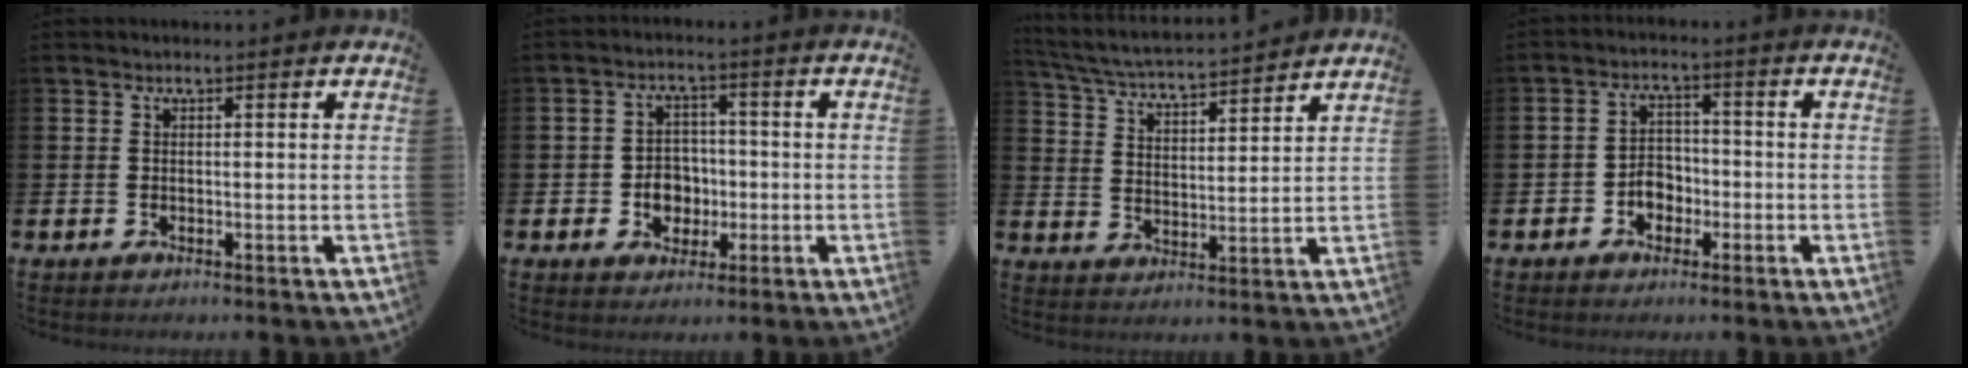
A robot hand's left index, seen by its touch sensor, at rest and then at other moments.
{"total": 4.2, "force": [-0.8, 3.7, 1.6], "torque": [-0.026, 0.001, -0.024]}
{"total": 4.8, "force": [4.8, 0.1, 0.9], "torque": [-0.035, -0.042, 0.079]}
{"total": 3.5, "force": [-1.7, 2.7, 1.5], "torque": [-0.027, 0.005, -0.038]}